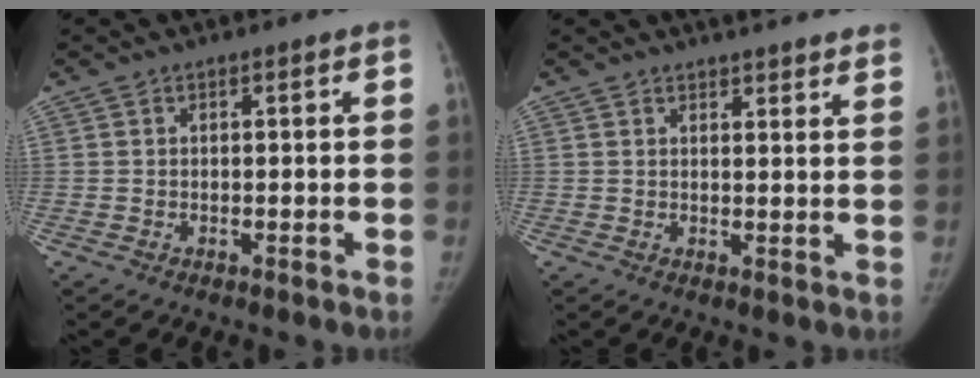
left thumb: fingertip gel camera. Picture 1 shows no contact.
{"total": 10.0, "force": [8.7, 2.1, 4.3], "torque": [-0.027, -0.019, 0.096]}